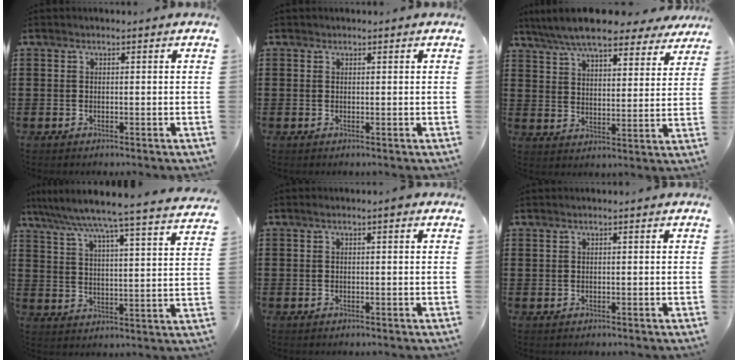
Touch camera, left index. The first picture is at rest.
{"total": 0.0}
{"total": 8.6, "force": [7.8, 1.2, 3.5], "torque": [-0.099, -0.026, 0.143]}
{"total": 6.1, "force": [5.4, -1.1, 2.7], "torque": [-0.076, -0.047, 0.082]}
{"total": 0.9, "force": [0.1, 0.0, 0.9], "torque": [-0.016, 0.001, 0.002]}
{"total": 0.0}